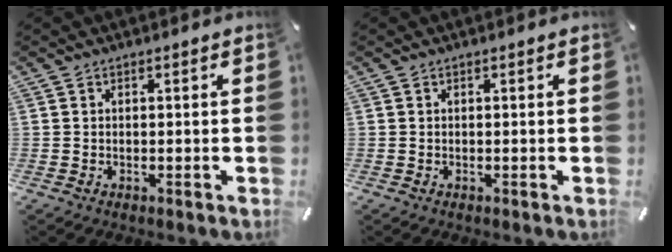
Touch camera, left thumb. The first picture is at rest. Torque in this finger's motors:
{"motor_torque": [-0.40, -0.21, -0.08, 0.17, 0.03]}